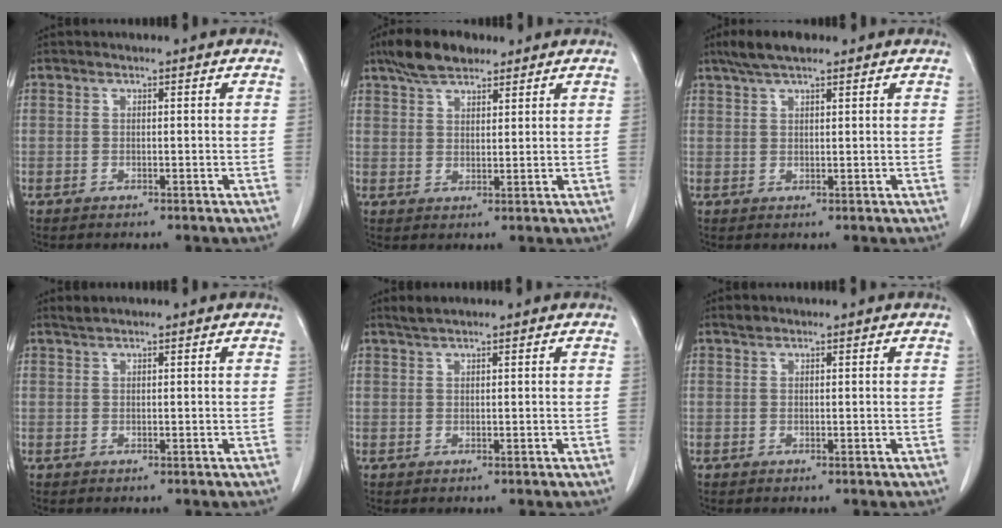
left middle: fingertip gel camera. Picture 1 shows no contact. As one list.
[{"total": 6.6, "force": [5.1, 2.5, 3.4], "torque": [-0.068, 0.018, 0.094]}, {"total": 5.1, "force": [3.8, 1.2, 3.1], "torque": [-0.063, 0.019, 0.069]}, {"total": 1.0, "force": [0.9, -0.1, 0.3], "torque": [-0.011, 0.007, 0.023]}, {"total": 1.6, "force": [1.4, 0.0, 0.7], "torque": [-0.016, 0.008, 0.031]}, {"total": 0.7, "force": [0.6, 0.3, 0.1], "torque": [-0.007, 0.004, 0.012]}]